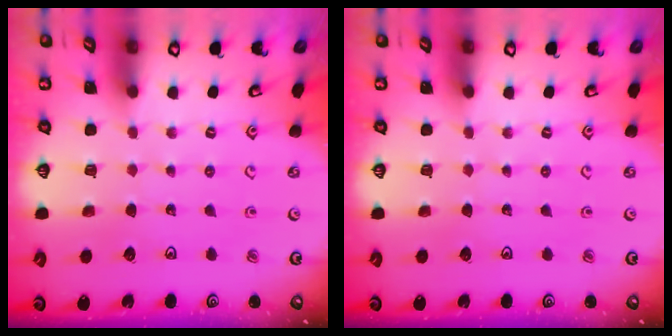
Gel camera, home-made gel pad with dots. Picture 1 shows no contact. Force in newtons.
{"total": 0.0}